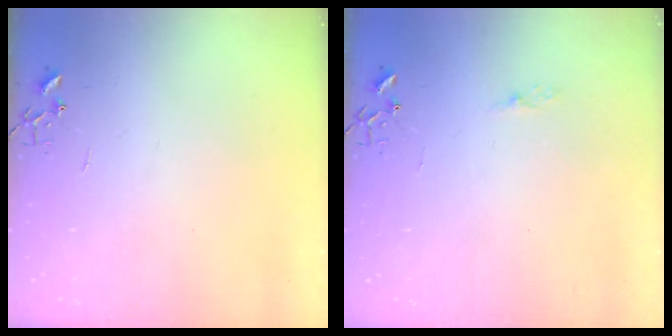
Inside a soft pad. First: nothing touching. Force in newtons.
{"total": 3.2, "press": 3.2, "slide": 0.5}